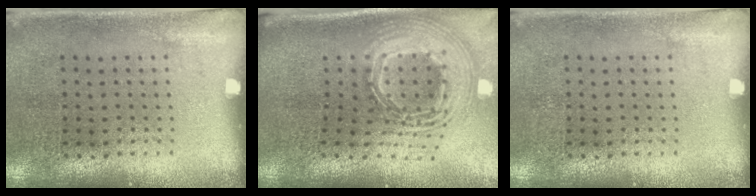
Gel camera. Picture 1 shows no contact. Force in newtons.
{"total": 2.8, "press": 2.0, "slide": 2.0}
{"total": 0.0}